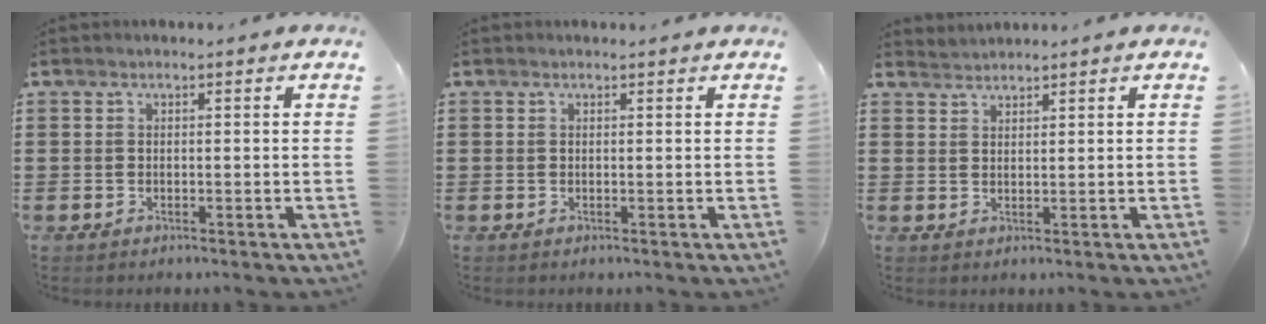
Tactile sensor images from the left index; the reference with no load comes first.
{"total": 0.0}
{"total": 1.6, "force": [1.5, -0.1, -0.3], "torque": [0.001, 0.001, 0.032]}